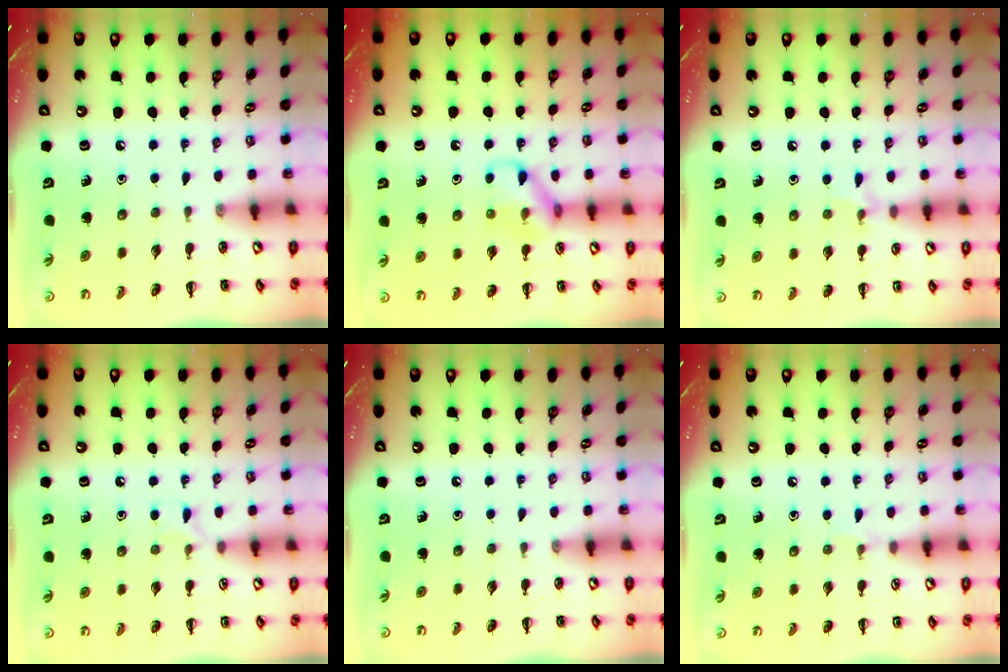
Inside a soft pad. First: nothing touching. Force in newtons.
{"total": 9.6, "press": 9.6, "slide": 0.1}
{"total": 5.4, "press": 5.1, "slide": 1.9}
{"total": 4.9, "press": 4.5, "slide": 1.8}
{"total": 0.0}
{"total": 3.6, "press": 3.4, "slide": 1.2}